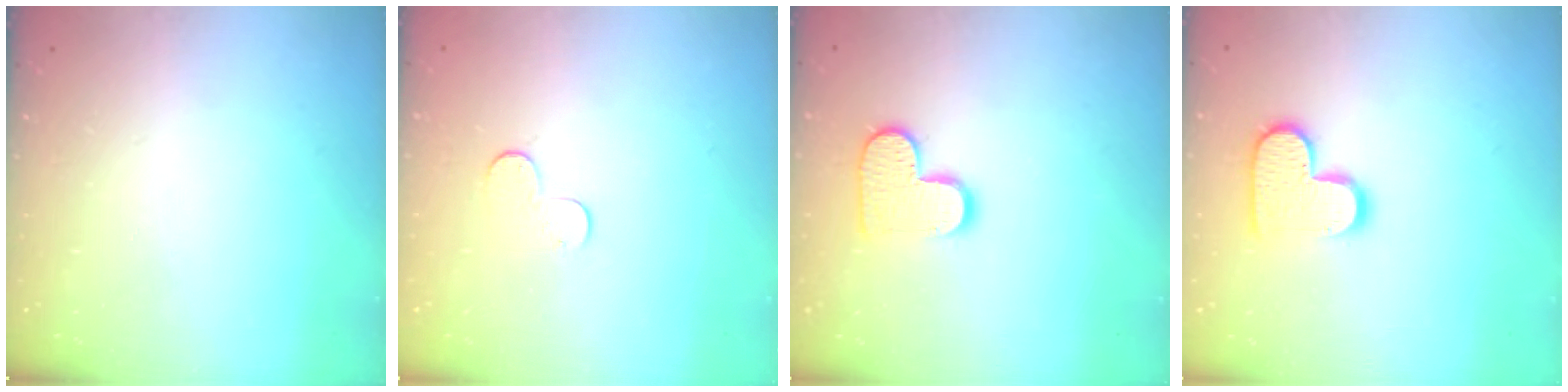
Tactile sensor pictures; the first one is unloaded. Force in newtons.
{"total": 5.9, "press": 5.9, "slide": 0.4}
{"total": 10.5, "press": 10.5, "slide": 0.5}
{"total": 12.0, "press": 12.0, "slide": 0.6}